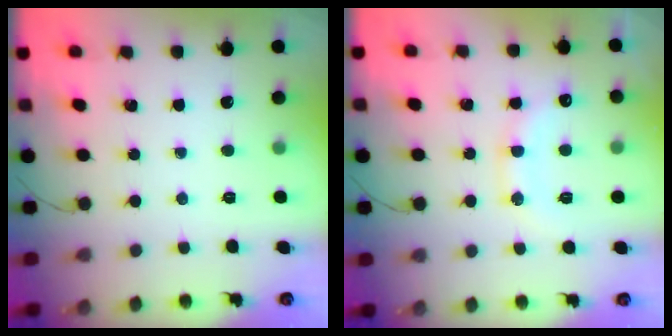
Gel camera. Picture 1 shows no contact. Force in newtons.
{"total": 11.6, "press": 11.6, "slide": 1.0}